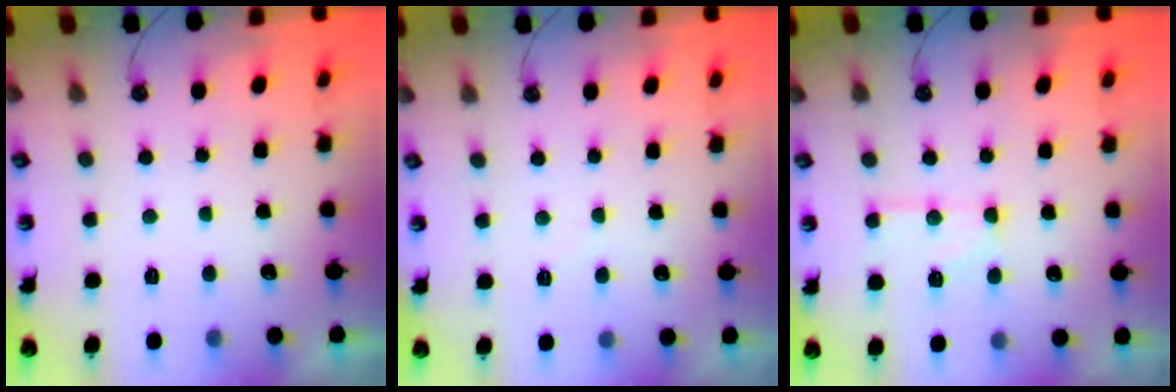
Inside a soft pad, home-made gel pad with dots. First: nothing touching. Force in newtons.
{"total": 2.8, "press": 2.8, "slide": 0.5}
{"total": 12.2, "press": 12.1, "slide": 1.1}